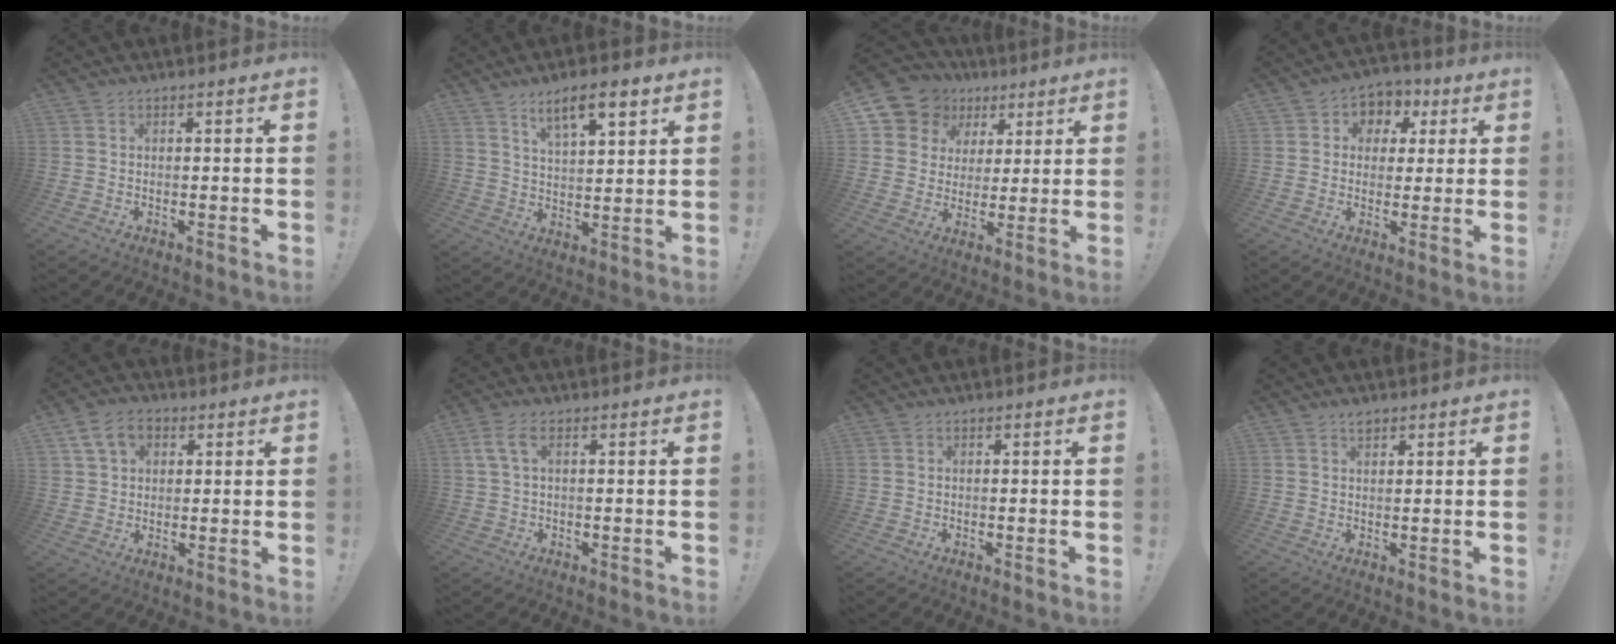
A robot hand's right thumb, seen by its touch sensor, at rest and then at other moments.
{"total": 10.3, "force": [6.5, 3.1, 7.4], "torque": [-0.106, -0.029, 0.108]}
{"total": 11.0, "force": [5.9, 9.0, 2.5], "torque": [-0.040, -0.042, 0.121]}
{"total": 6.4, "force": [0.4, 6.0, 2.0], "torque": [-0.018, 0.002, 0.011]}
{"total": 8.8, "force": [4.0, 6.4, 4.5], "torque": [-0.067, -0.004, 0.078]}
{"total": 4.1, "force": [1.5, 1.6, 3.5], "torque": [-0.067, 0.002, 0.029]}
{"total": 0.0}
{"total": 2.0, "force": [1.6, 0.8, 0.9], "torque": [-0.007, -0.009, 0.028]}